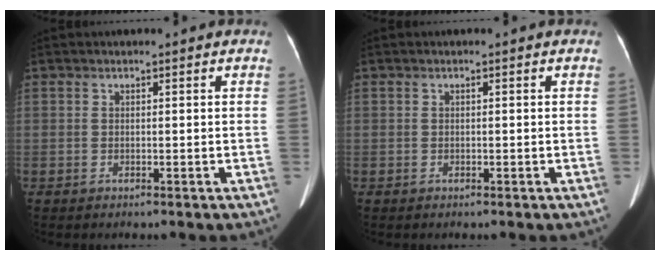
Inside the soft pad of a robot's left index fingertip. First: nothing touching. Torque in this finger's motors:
{"motor_torque": [-0.11, -0.04, 0.01, -0.01]}